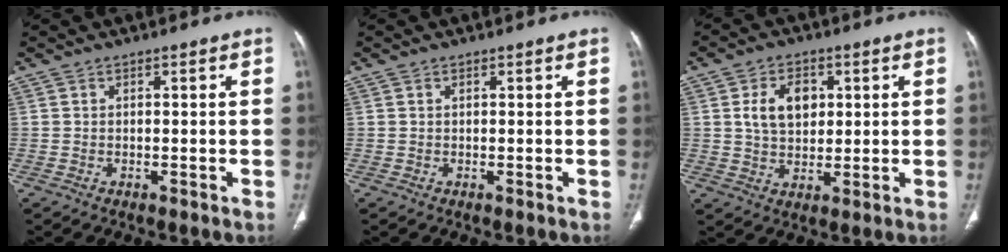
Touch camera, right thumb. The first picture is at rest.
{"total": 0.0}
{"total": 8.0, "force": [2.0, 5.5, 5.5], "torque": [-0.069, -0.005, 0.037]}